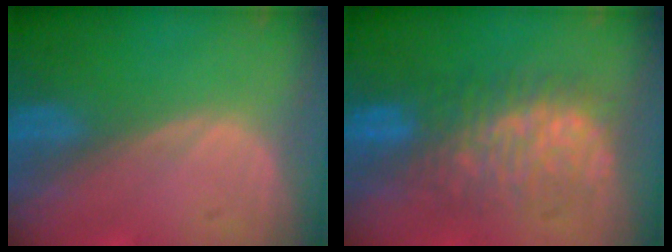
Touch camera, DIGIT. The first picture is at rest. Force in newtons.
{"total": 8.6, "press": 8.6, "slide": 0.4}